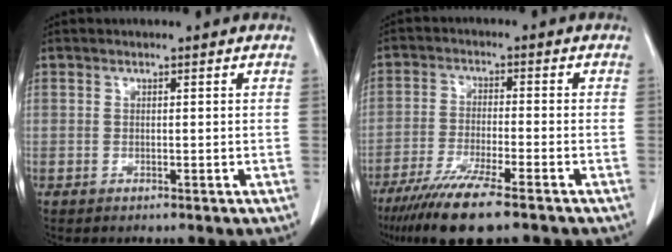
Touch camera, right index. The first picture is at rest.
{"total": 10.8, "force": [-7.9, 0.7, 7.4], "torque": [-0.127, -0.027, -0.129]}